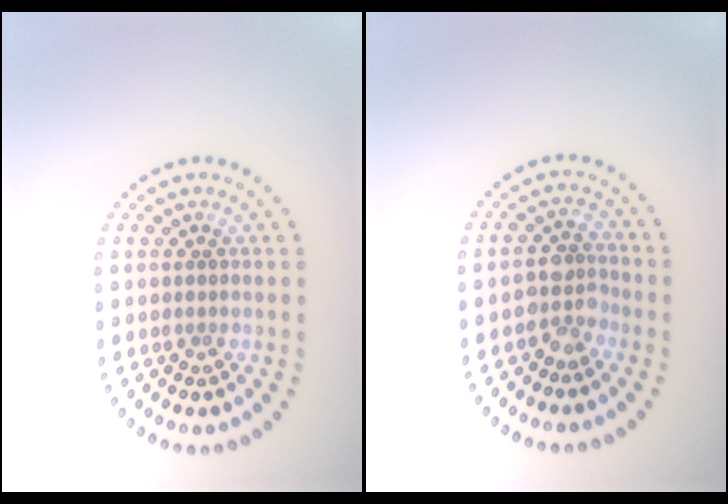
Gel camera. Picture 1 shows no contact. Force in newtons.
{"total": 2.5, "press": 2.1, "slide": 1.3}